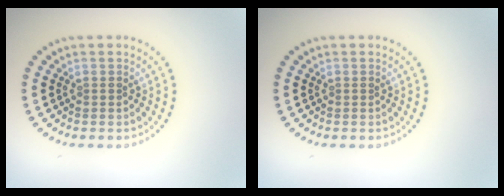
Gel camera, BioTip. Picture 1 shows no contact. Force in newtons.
{"total": 0.0}